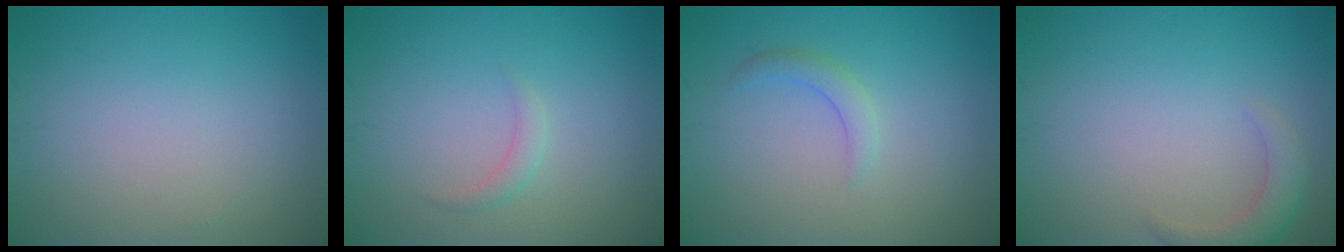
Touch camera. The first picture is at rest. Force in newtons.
{"total": 1.1, "press": 1.1, "slide": 0.1}
{"total": 1.5, "press": 1.5, "slide": 0.2}
{"total": 2.5, "press": 2.5, "slide": 0.3}